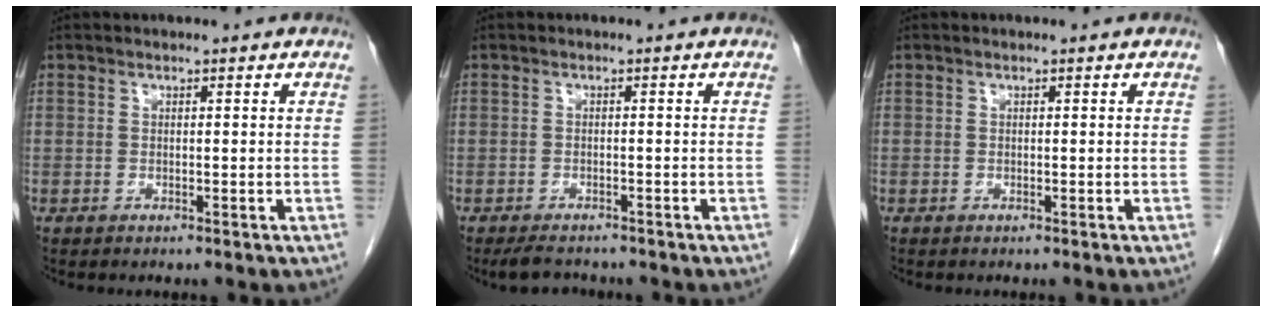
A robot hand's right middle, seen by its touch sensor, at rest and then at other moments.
{"total": 3.4, "force": [-3.0, 1.1, 1.3], "torque": [-0.026, -0.008, -0.046]}
{"total": 0.0}